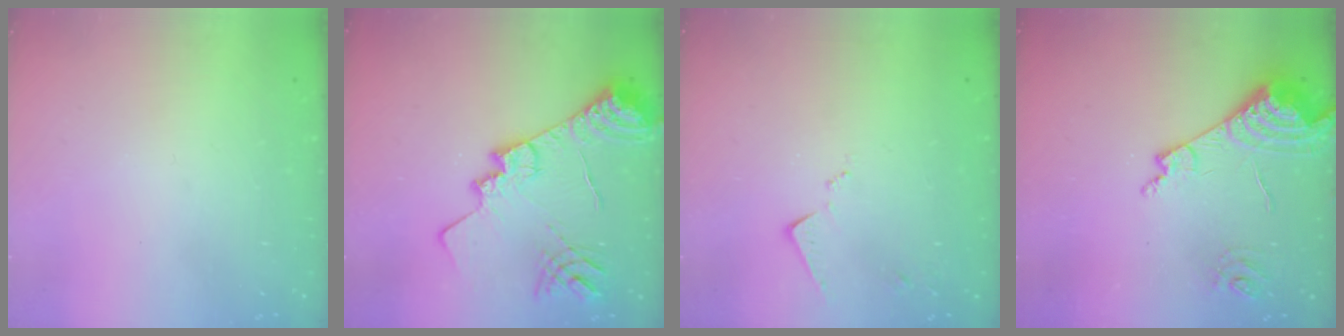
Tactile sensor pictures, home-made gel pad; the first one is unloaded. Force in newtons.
{"total": 19.2, "press": 19.1, "slide": 1.6}
{"total": 7.0, "press": 7.0, "slide": 0.7}
{"total": 13.6, "press": 13.6, "slide": 1.5}